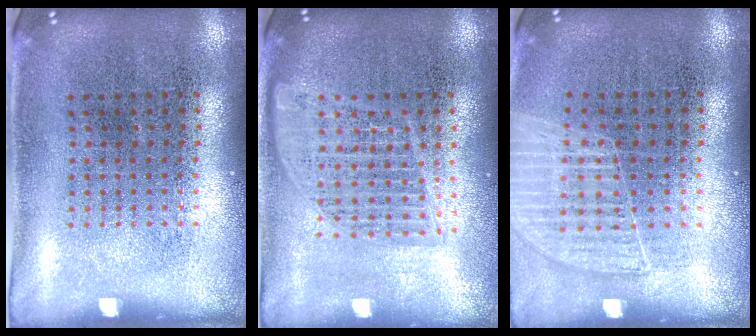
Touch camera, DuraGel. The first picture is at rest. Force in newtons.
{"total": 1.6, "press": 1.4, "slide": 0.7}
{"total": 1.1, "press": 1.1, "slide": 0.1}